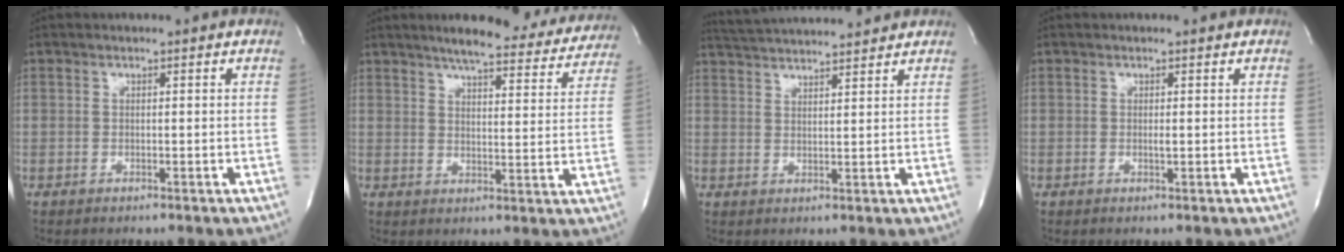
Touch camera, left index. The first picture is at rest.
{"total": 18.2, "force": [16.2, 3.6, 7.4], "torque": [-0.089, -0.015, 0.190]}
{"total": 10.9, "force": [10.3, 0.4, 3.5], "torque": [-0.072, 0.021, 0.157]}
{"total": 0.5, "force": [-0.2, 0.0, 0.5], "torque": [-0.014, -0.007, -0.004]}